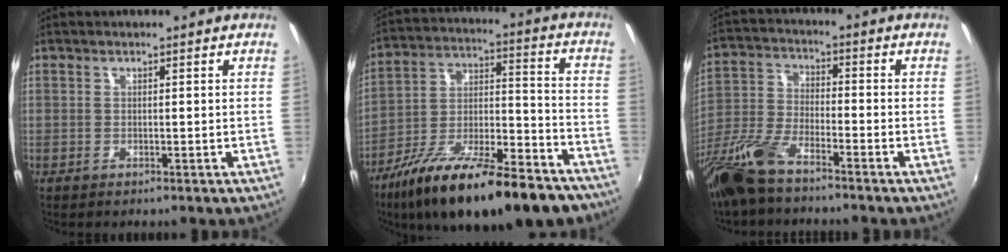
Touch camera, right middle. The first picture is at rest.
{"total": 26.9, "force": [-18.6, 8.5, 17.4], "torque": [-0.290, -0.028, -0.282]}
{"total": 11.5, "force": [-8.6, 3.1, 7.1], "torque": [-0.160, -0.016, -0.176]}